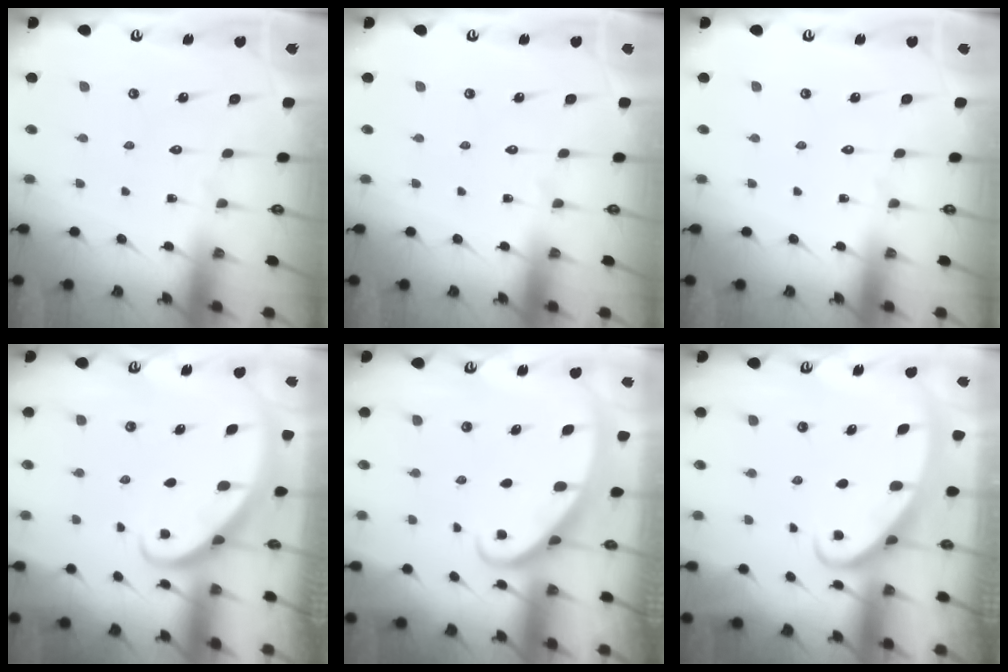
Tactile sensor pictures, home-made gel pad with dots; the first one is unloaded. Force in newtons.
{"total": 0.0}
{"total": 0.0}
{"total": 2.7, "press": 2.7, "slide": 0.2}
{"total": 2.2, "press": 2.2, "slide": 0.2}
{"total": 2.5, "press": 2.5, "slide": 0.4}